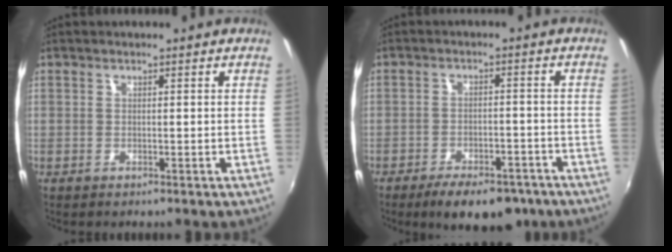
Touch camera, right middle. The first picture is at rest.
{"total": 11.7, "force": [-8.6, 4.8, 6.3], "torque": [-0.125, -0.010, -0.119]}